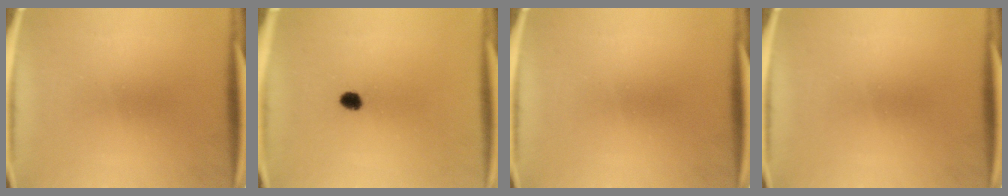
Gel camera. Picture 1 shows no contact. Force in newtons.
{"total": 2.3}
{"total": 0.0}
{"total": 0.0}